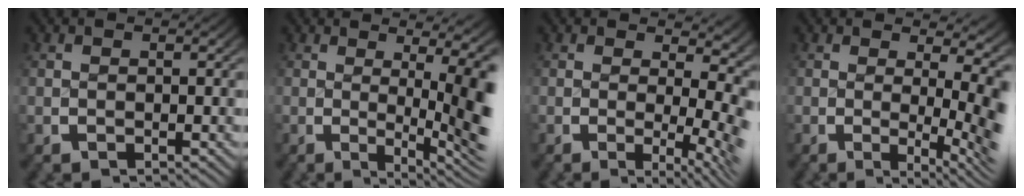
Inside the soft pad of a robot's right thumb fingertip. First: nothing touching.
{"total": 7.7, "force": [0.2, 3.1, 7.0], "torque": [-0.084, -0.016, 0.001]}
{"total": 5.3, "force": [0.4, 2.5, 4.6], "torque": [-0.040, -0.018, 0.002]}
{"total": 5.4, "force": [0.3, 2.1, 5.0], "torque": [-0.053, -0.016, 0.001]}